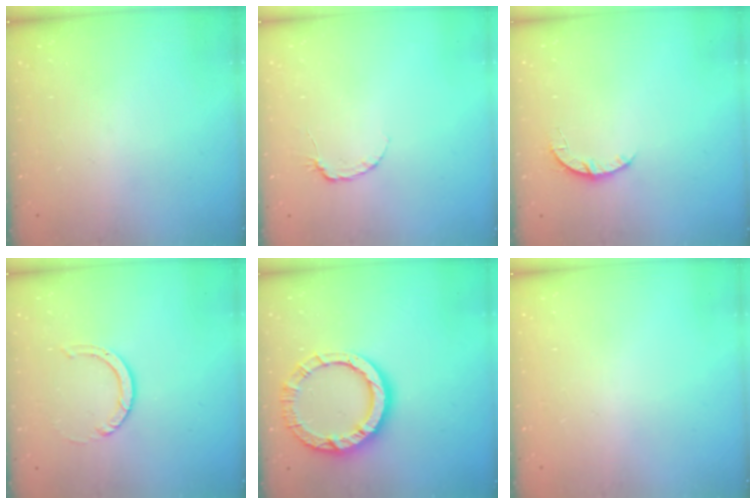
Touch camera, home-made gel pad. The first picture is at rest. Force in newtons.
{"total": 3.7, "press": 3.6, "slide": 0.5}
{"total": 3.3, "press": 3.2, "slide": 0.5}
{"total": 4.0, "press": 4.0, "slide": 0.3}
{"total": 13.3, "press": 13.2, "slide": 1.4}
{"total": 2.6, "press": 2.6, "slide": 0.2}